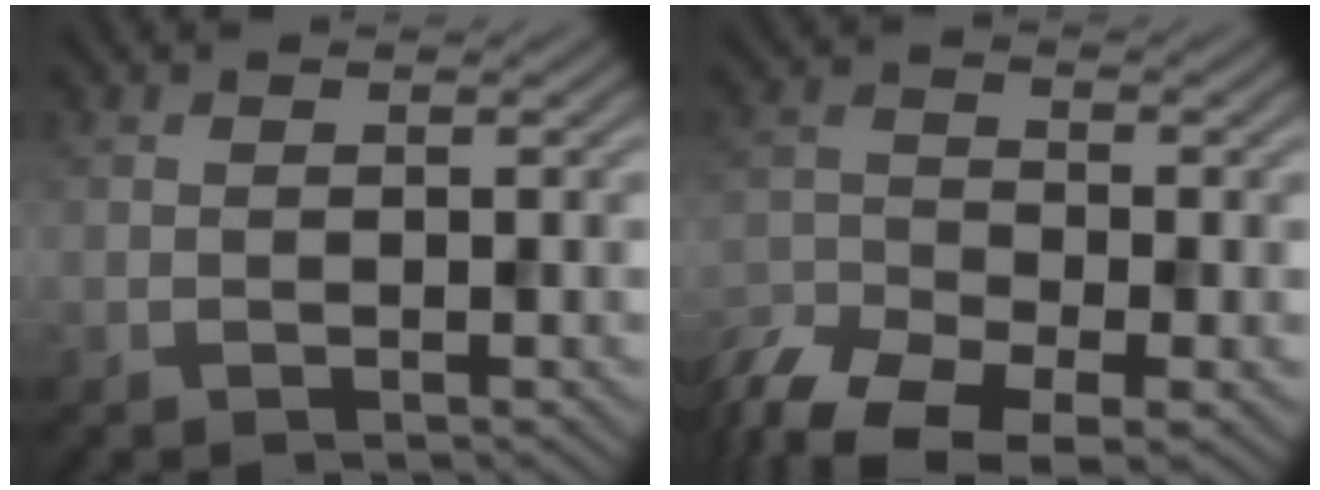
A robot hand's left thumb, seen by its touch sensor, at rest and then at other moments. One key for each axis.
{"total": 9.2, "fx": -6.9, "fy": 3.7, "fz": 4.9, "tx": -0.110, "ty": -0.020, "tz": -0.134}